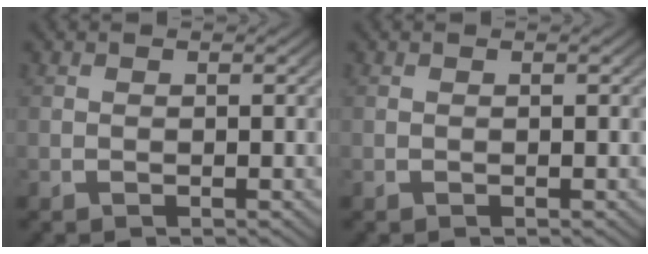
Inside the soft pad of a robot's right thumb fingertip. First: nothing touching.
{"total": 0.0}